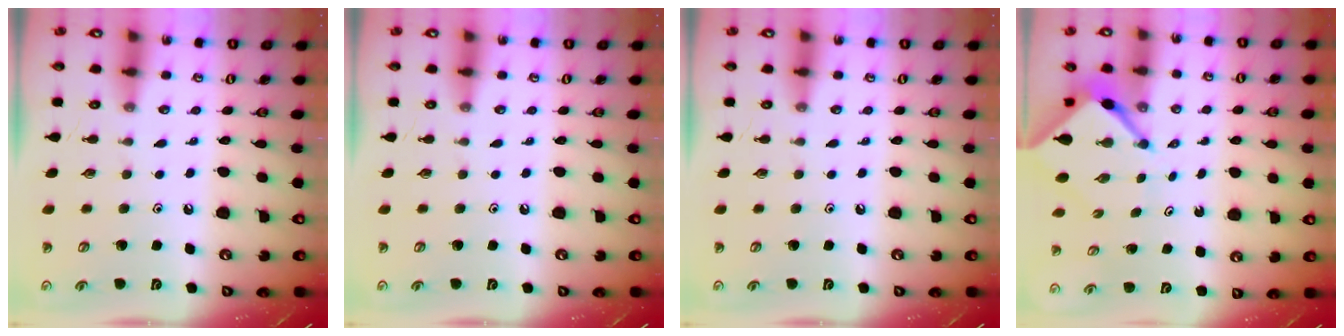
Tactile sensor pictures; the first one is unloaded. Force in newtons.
{"total": 0.0}
{"total": 0.0}
{"total": 4.3, "press": 4.3, "slide": 0.4}